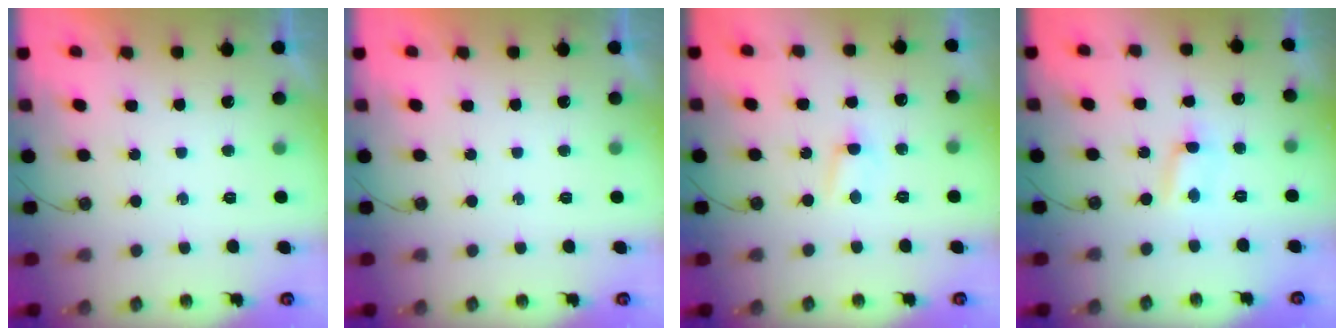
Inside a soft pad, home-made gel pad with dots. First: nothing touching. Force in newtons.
{"total": 0.0}
{"total": 3.4, "press": 3.3, "slide": 0.4}
{"total": 1.8, "press": 1.8, "slide": 0.2}